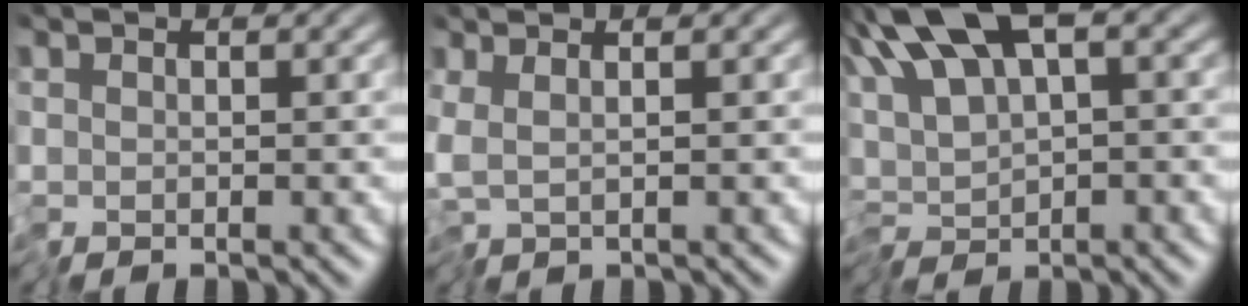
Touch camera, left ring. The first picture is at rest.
{"total": 1.8, "force": [-0.1, 0.4, 1.7], "torque": [-0.035, 0.001, 0.002]}
{"total": 8.9, "force": [2.0, 4.1, 7.7], "torque": [-0.142, 0.013, 0.026]}